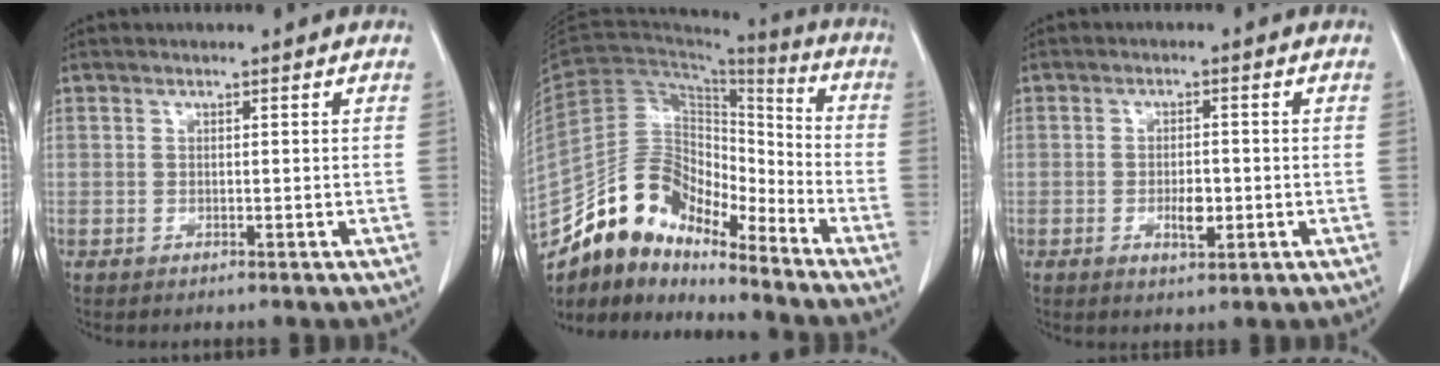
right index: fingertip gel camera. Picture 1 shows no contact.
{"total": 13.6, "force": [-11.7, 5.2, 4.4], "torque": [-0.074, 0.059, -0.219]}
{"total": 3.5, "force": [-0.8, 1.4, 3.1], "torque": [-0.055, 0.002, -0.007]}